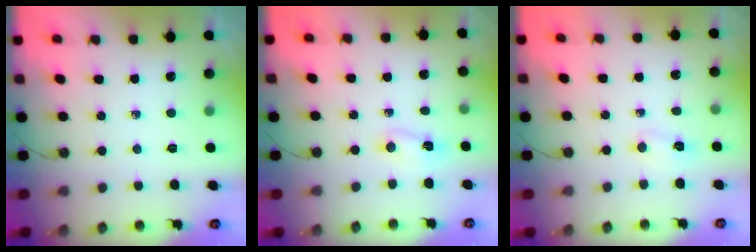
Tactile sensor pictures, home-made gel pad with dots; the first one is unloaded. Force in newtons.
{"total": 2.0, "press": 1.6, "slide": 1.2}
{"total": 3.5, "press": 3.1, "slide": 1.4}